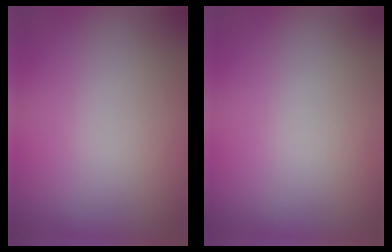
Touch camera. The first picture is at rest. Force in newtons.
{"total": 0.0}